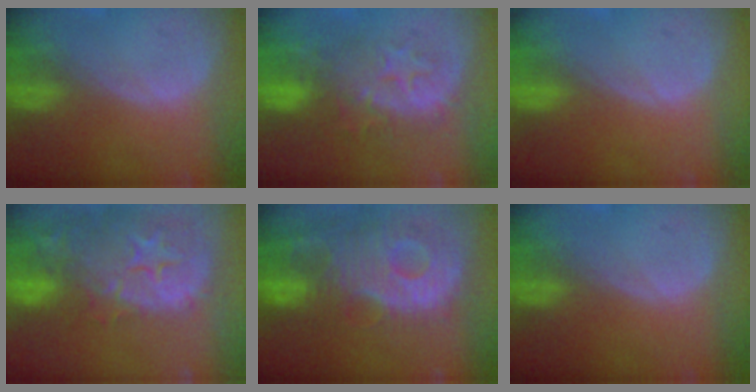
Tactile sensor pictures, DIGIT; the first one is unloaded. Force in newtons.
{"total": 8.3, "press": 8.2, "slide": 1.0}
{"total": 0.0}
{"total": 15.3, "press": 12.2, "slide": 9.2}
{"total": 13.0, "press": 11.3, "slide": 6.3}
{"total": 0.0}